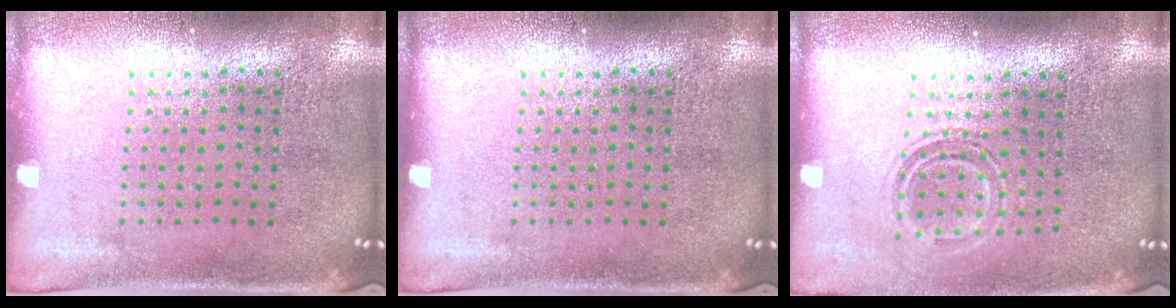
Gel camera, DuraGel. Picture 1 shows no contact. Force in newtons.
{"total": 0.0}
{"total": 1.5, "press": 1.1, "slide": 1.0}